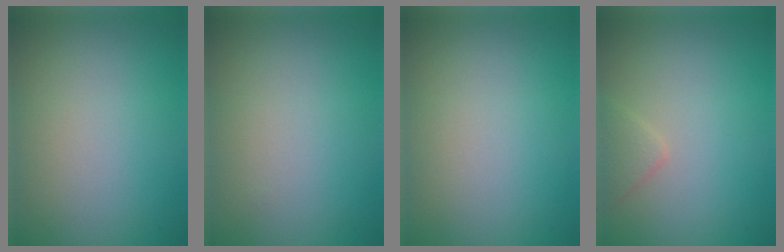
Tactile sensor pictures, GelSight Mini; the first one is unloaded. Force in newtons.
{"total": 0.0}
{"total": 0.0}
{"total": 1.3, "press": 1.3, "slide": 0.0}